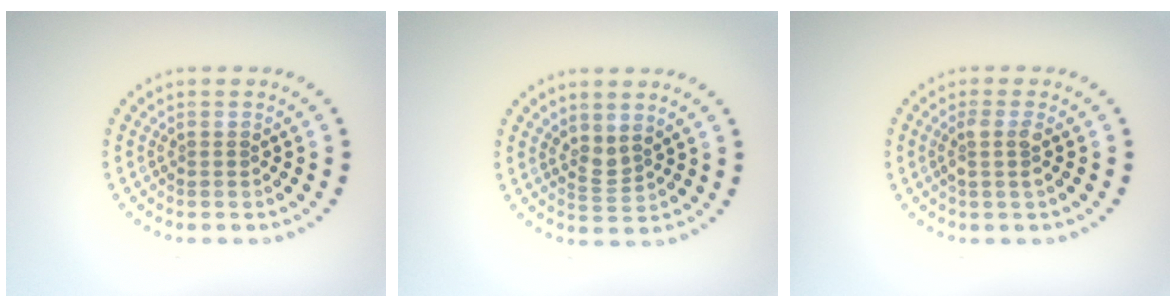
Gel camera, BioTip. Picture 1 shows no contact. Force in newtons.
{"total": 1.9, "press": 1.4, "slide": 1.2}
{"total": 1.7, "press": 1.4, "slide": 1.0}